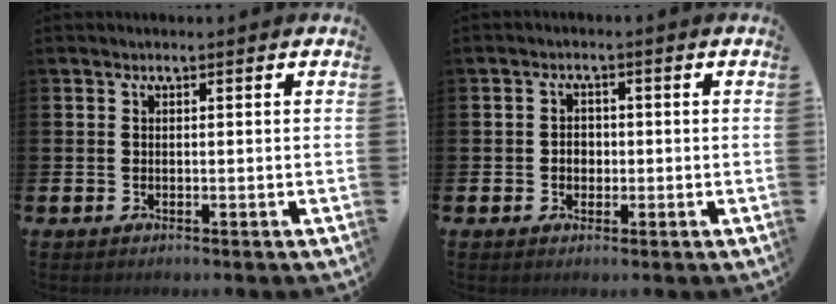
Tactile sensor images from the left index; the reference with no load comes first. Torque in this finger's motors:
{"motor_torque": [0.21, 0.17, 0.04, 0.03]}